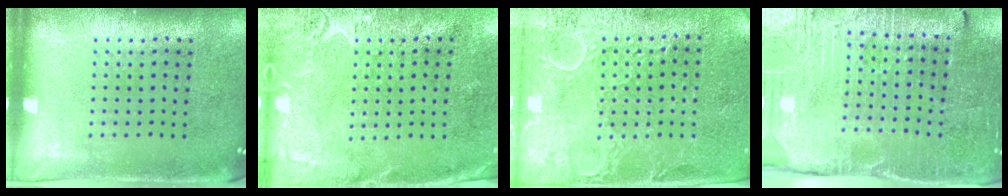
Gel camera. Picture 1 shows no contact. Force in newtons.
{"total": 2.7, "press": 2.3, "slide": 1.5}
{"total": 2.9, "press": 2.8, "slide": 0.4}
{"total": 3.5, "press": 3.4, "slide": 0.4}